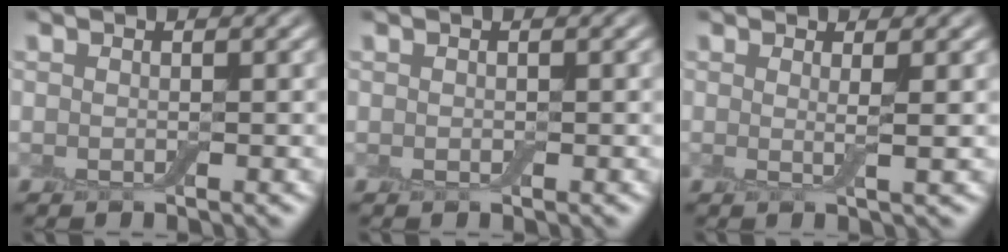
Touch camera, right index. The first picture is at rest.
{"total": 0.0}
{"total": 1.6, "force": [0.4, 0.3, 1.5], "torque": [-0.024, -0.005, 0.000]}